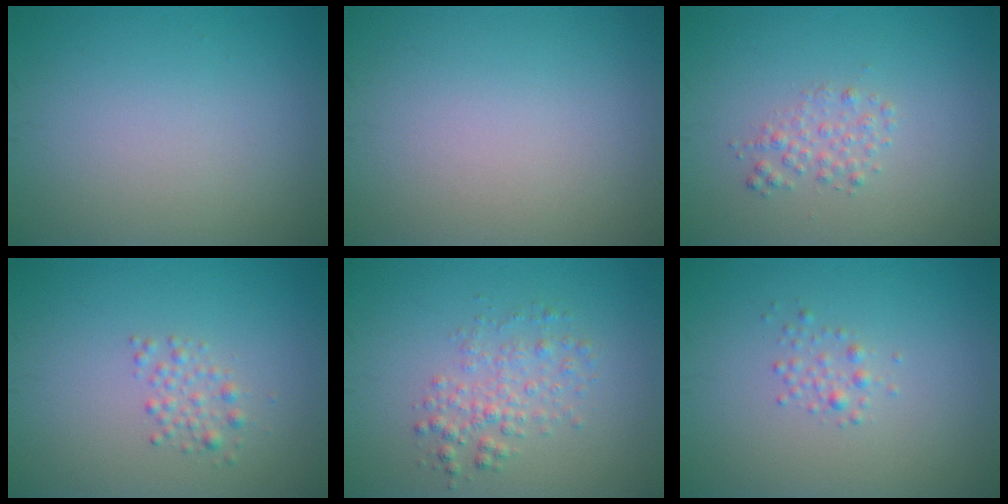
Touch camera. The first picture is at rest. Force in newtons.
{"total": 0.0}
{"total": 1.5, "press": 1.5, "slide": 0.0}
{"total": 1.5, "press": 1.5, "slide": 0.0}
{"total": 2.6, "press": 2.6, "slide": 0.1}
{"total": 1.2, "press": 1.2, "slide": 0.0}